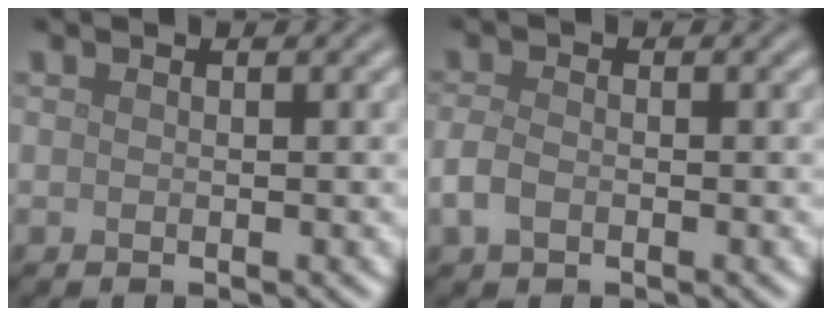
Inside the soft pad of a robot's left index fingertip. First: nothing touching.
{"total": 2.0, "force": [-0.8, 1.3, 1.3], "torque": [-0.029, 0.000, -0.020]}